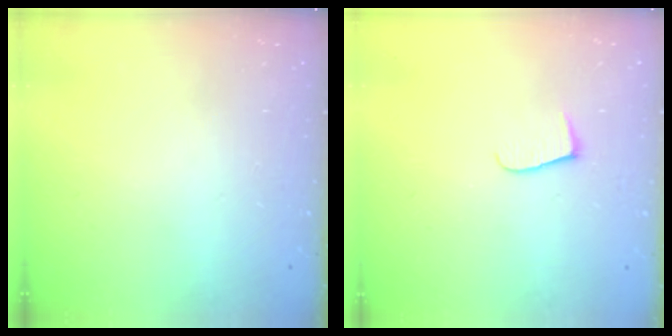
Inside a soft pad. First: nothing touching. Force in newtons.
{"total": 6.2, "press": 6.1, "slide": 0.6}